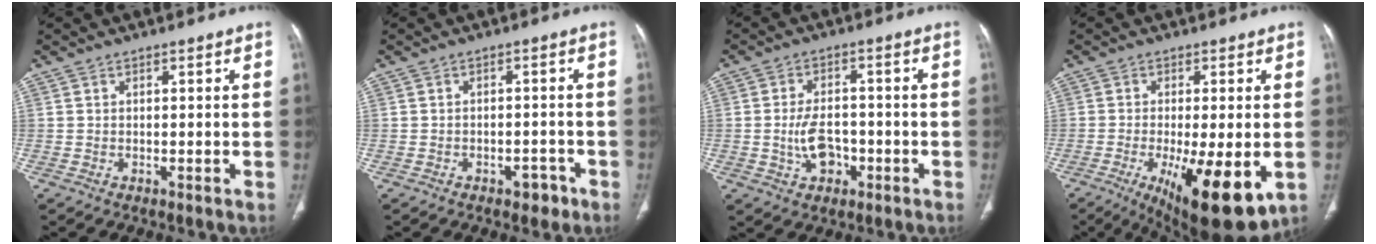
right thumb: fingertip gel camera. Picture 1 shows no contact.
{"total": 3.0, "force": [-1.9, 1.9, 1.5], "torque": [-0.008, 0.015, -0.019]}
{"total": 6.6, "force": [-1.7, 4.4, 4.6], "torque": [-0.067, 0.014, -0.025]}
{"total": 15.8, "force": [-4.9, 4.8, 14.2], "torque": [-0.195, -0.022, -0.059]}